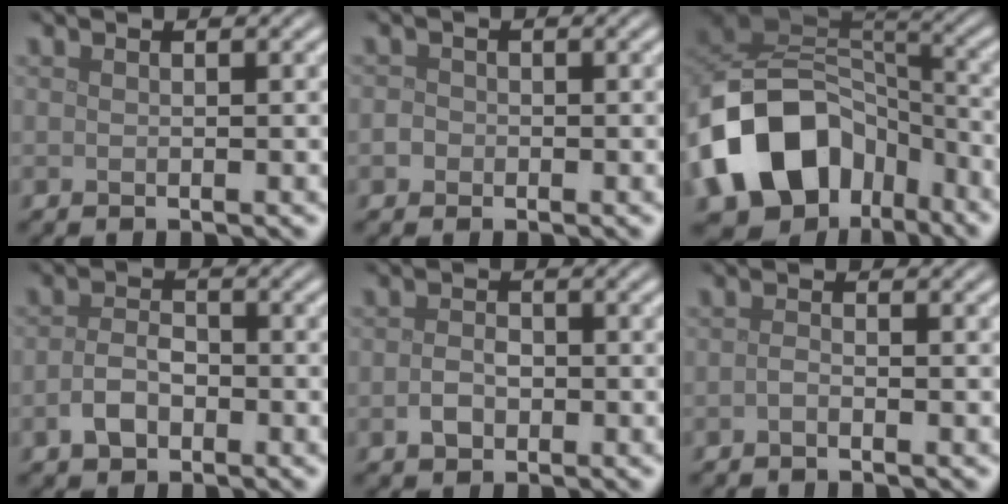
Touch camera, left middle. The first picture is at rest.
{"total": 1.4, "force": [-0.5, 1.2, 0.4], "torque": [-0.001, 0.001, -0.011]}
{"total": 14.5, "force": [-6.4, 10.8, 7.2], "torque": [-0.159, -0.009, -0.112]}
{"total": 2.7, "force": [-1.3, 1.8, 1.6], "torque": [-0.031, 0.004, -0.027]}
{"total": 2.0, "force": [-0.7, 1.5, 1.1], "torque": [-0.023, 0.001, -0.017]}
{"total": 0.8, "force": [-0.6, 0.3, 0.5], "torque": [-0.013, 0.001, -0.013]}